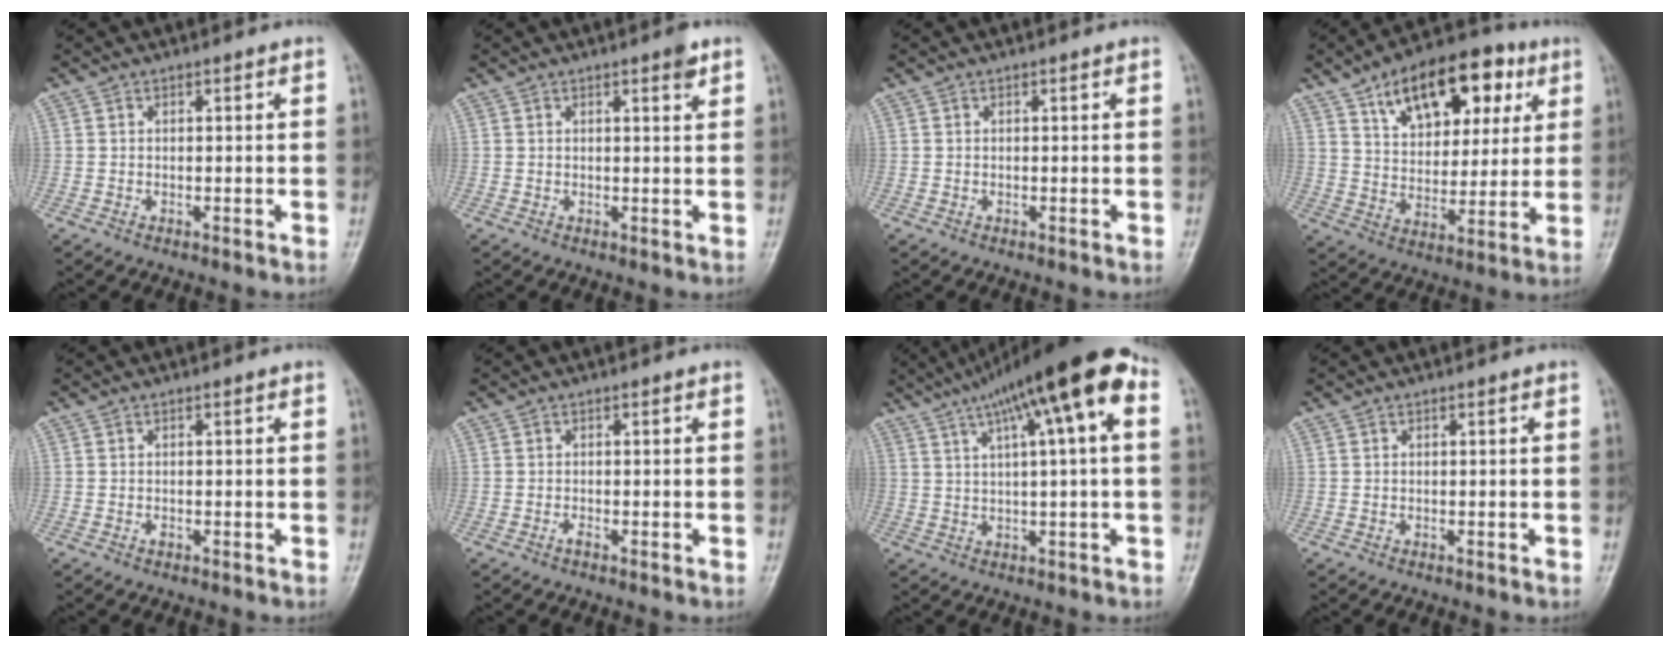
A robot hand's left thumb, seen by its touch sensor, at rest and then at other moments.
{"total": 2.2, "force": [1.4, 0.4, 1.6], "torque": [-0.022, -0.007, 0.017]}
{"total": 0.0}
{"total": 18.9, "force": [9.0, 10.6, 12.8], "torque": [-0.143, -0.018, 0.144]}
{"total": 0.5, "force": [-0.1, 0.3, 0.4], "torque": [-0.003, 0.000, -0.002]}
{"total": 0.6, "force": [-0.4, 0.1, 0.5], "torque": [-0.010, 0.001, -0.006]}
{"total": 16.8, "force": [6.7, 3.1, 15.1], "torque": [-0.247, 0.033, 0.103]}
{"total": 0.0}